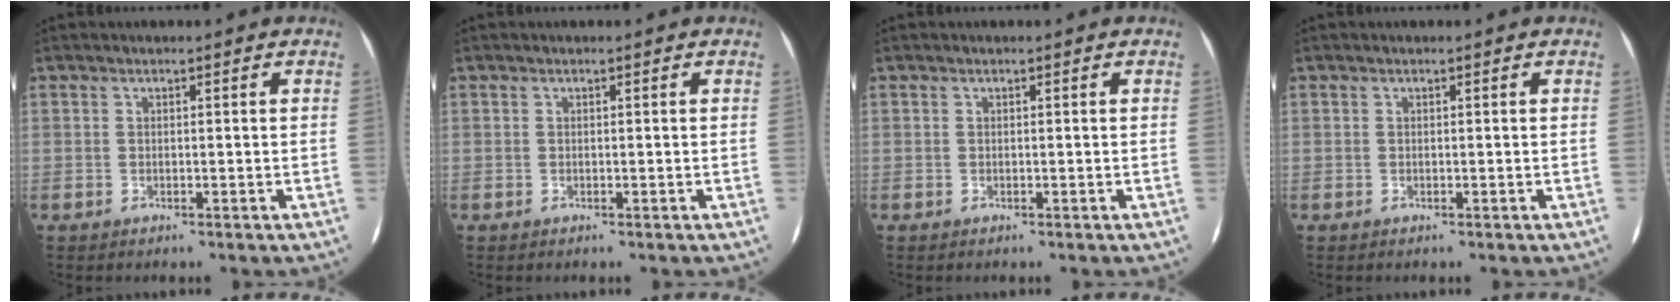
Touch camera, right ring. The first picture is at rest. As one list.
[{"total": 0.0}, {"total": 0.0}, {"total": 0.0}]